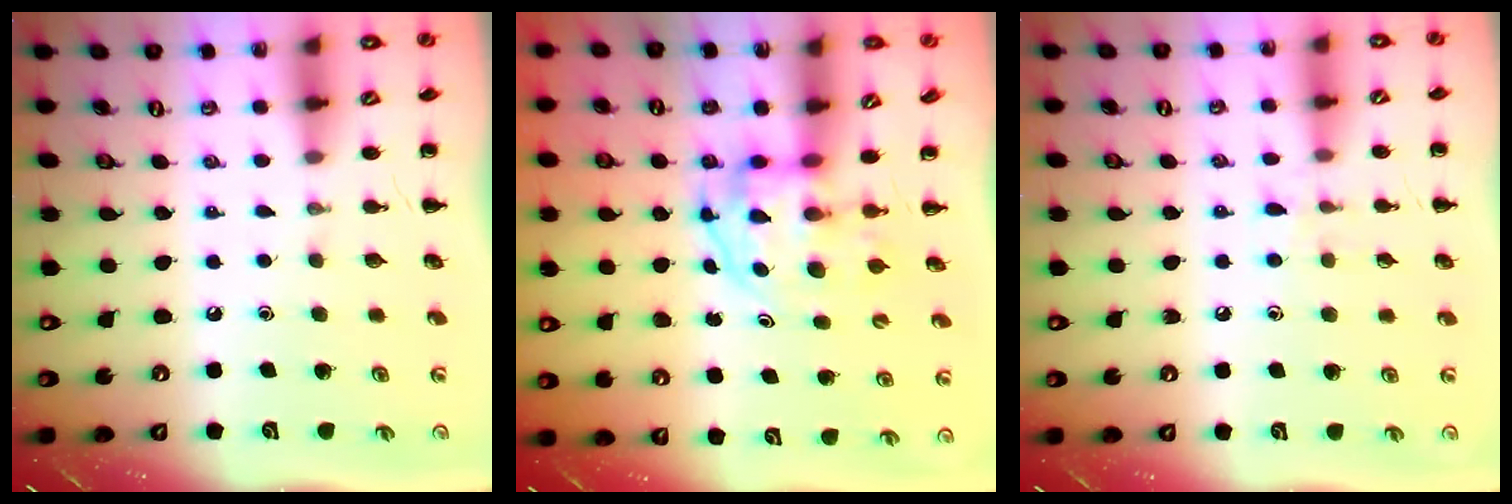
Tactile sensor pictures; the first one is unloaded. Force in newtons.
{"total": 3.4, "press": 3.4, "slide": 0.4}
{"total": 6.3, "press": 5.9, "slide": 2.3}